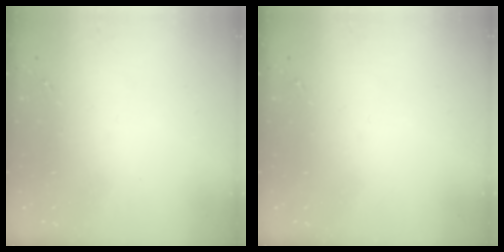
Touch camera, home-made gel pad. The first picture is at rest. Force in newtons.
{"total": 0.0}